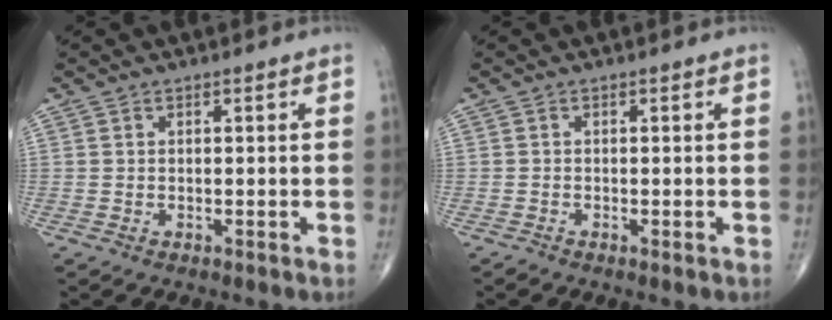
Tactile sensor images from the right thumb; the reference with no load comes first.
{"total": 0.6, "force": [-0.4, 0.2, 0.4], "torque": [-0.008, -0.003, -0.009]}